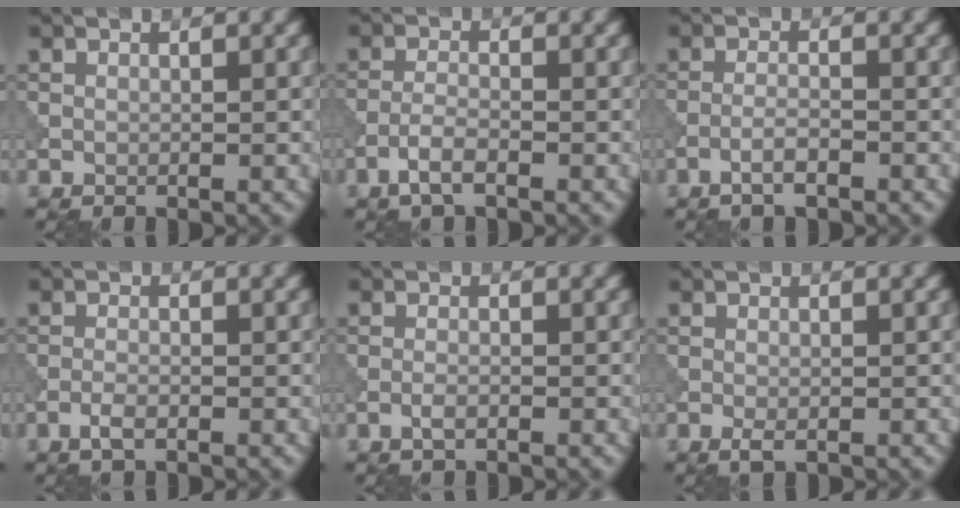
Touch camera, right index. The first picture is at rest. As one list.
[{"total": 2.3, "force": [-1.5, 0.6, 1.7], "torque": [-0.038, 0.004, -0.035]}, {"total": 1.9, "force": [-1.2, 0.3, 1.4], "torque": [-0.025, 0.007, -0.027]}, {"total": 1.5, "force": [-0.9, 0.4, 1.1], "torque": [-0.025, 0.001, -0.022]}, {"total": 1.1, "force": [-0.7, 0.3, 0.9], "torque": [-0.021, 0.001, -0.017]}, {"total": 1.2, "force": [-0.6, 0.4, 0.9], "torque": [-0.021, -0.004, -0.012]}]